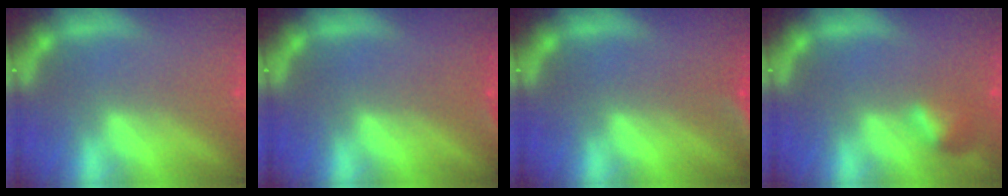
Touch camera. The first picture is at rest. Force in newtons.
{"total": 0.9}
{"total": 3.5}
{"total": 1.9}